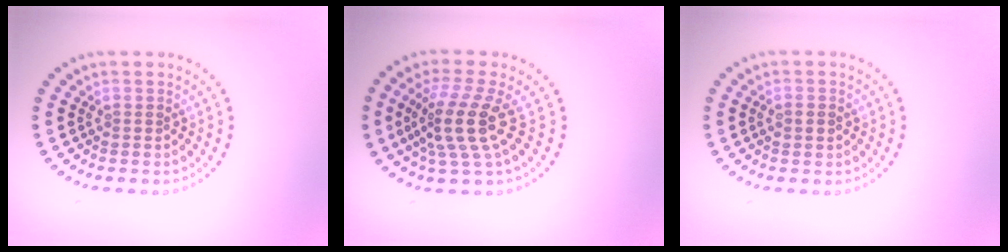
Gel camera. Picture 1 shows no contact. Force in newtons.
{"total": 4.4, "press": 3.3, "slide": 3.0}
{"total": 1.3, "press": 1.3, "slide": 0.2}